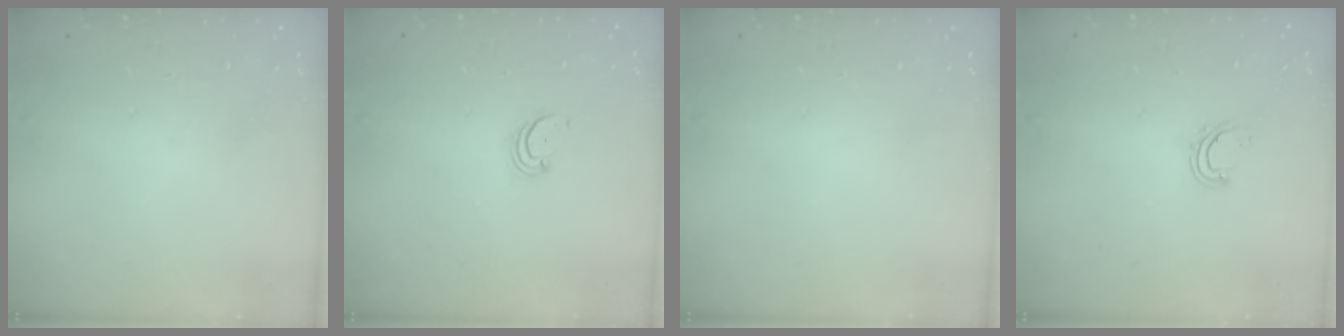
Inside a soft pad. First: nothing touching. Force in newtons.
{"total": 2.2, "press": 2.2, "slide": 0.2}
{"total": 0.0}
{"total": 4.1, "press": 4.1, "slide": 0.3}